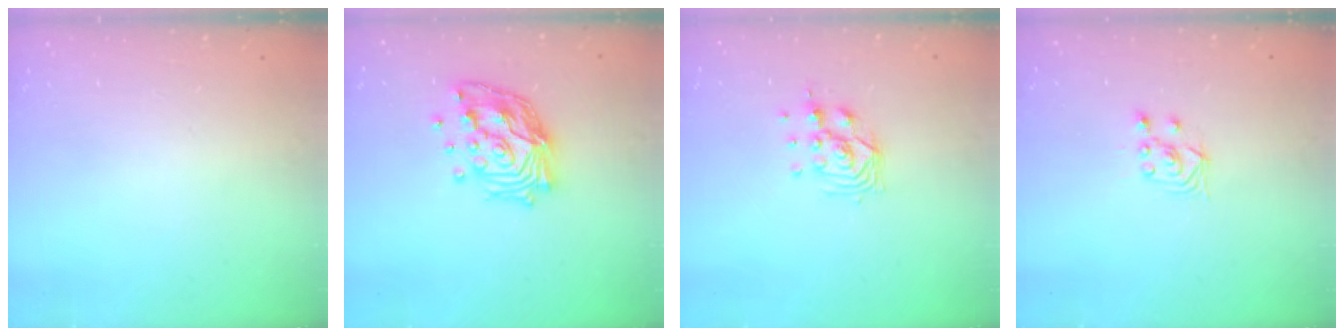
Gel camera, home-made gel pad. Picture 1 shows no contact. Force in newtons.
{"total": 18.0, "press": 17.9, "slide": 2.4}
{"total": 8.5, "press": 8.5, "slide": 0.8}
{"total": 2.5, "press": 2.2, "slide": 1.2}